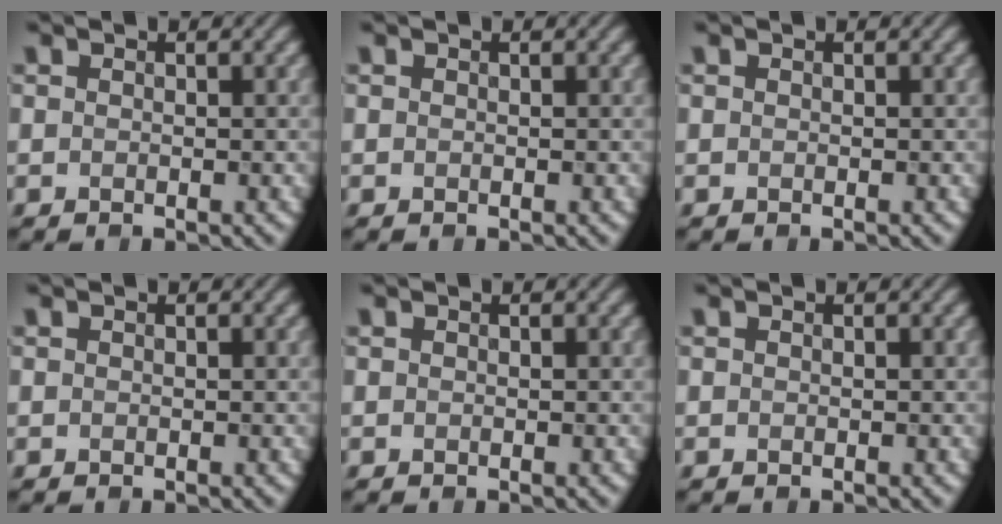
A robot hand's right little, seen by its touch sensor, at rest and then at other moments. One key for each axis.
{"total": 0.0}
{"total": 0.0}
{"total": 0.0}
{"total": 0.0}
{"total": 0.0}